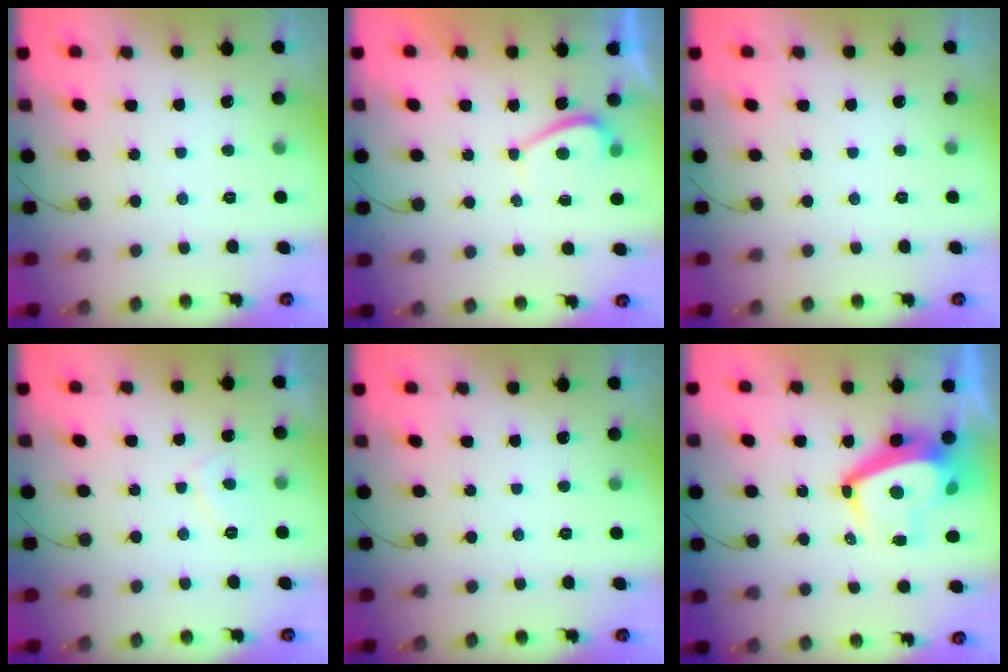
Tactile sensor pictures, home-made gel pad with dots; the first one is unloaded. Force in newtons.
{"total": 2.0, "press": 1.9, "slide": 0.6}
{"total": 0.0}
{"total": 2.4, "press": 2.3, "slide": 0.6}
{"total": 0.0}
{"total": 11.5, "press": 11.4, "slide": 1.6}